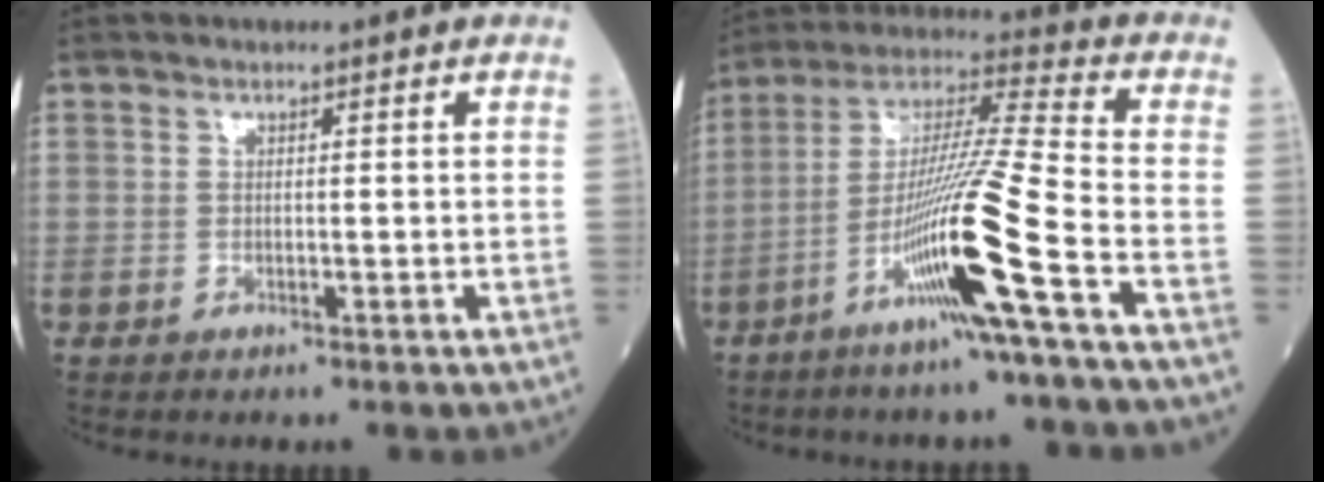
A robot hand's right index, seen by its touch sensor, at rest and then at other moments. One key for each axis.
{"total": 15.7, "fx": -6.6, "fy": -1.7, "fz": 14.1, "tx": -0.270, "ty": -0.010, "tz": -0.125}